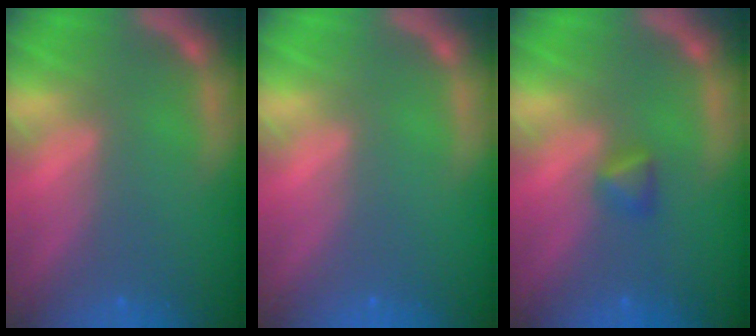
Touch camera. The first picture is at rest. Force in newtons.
{"total": 0.0}
{"total": 1.4}